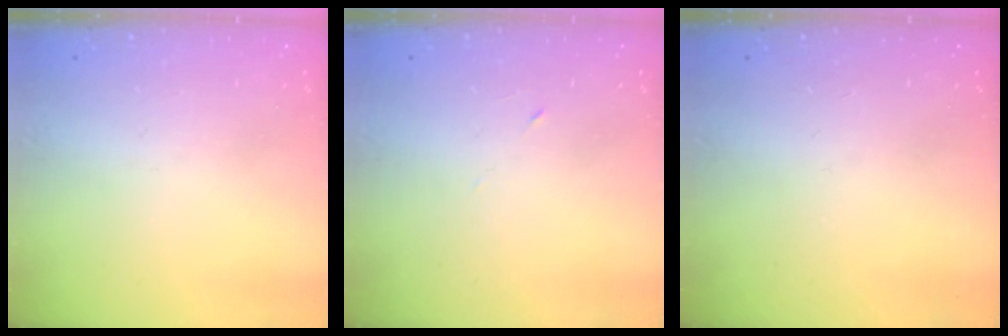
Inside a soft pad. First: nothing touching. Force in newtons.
{"total": 2.7, "press": 2.5, "slide": 1.0}
{"total": 0.0}